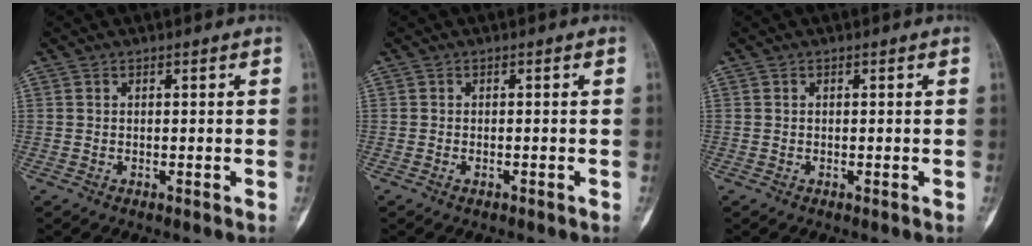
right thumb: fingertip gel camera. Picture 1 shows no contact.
{"total": 0.5, "force": [-0.3, 0.4, 0.2], "torque": [-0.009, 0.007, -0.004]}
{"total": 0.0}